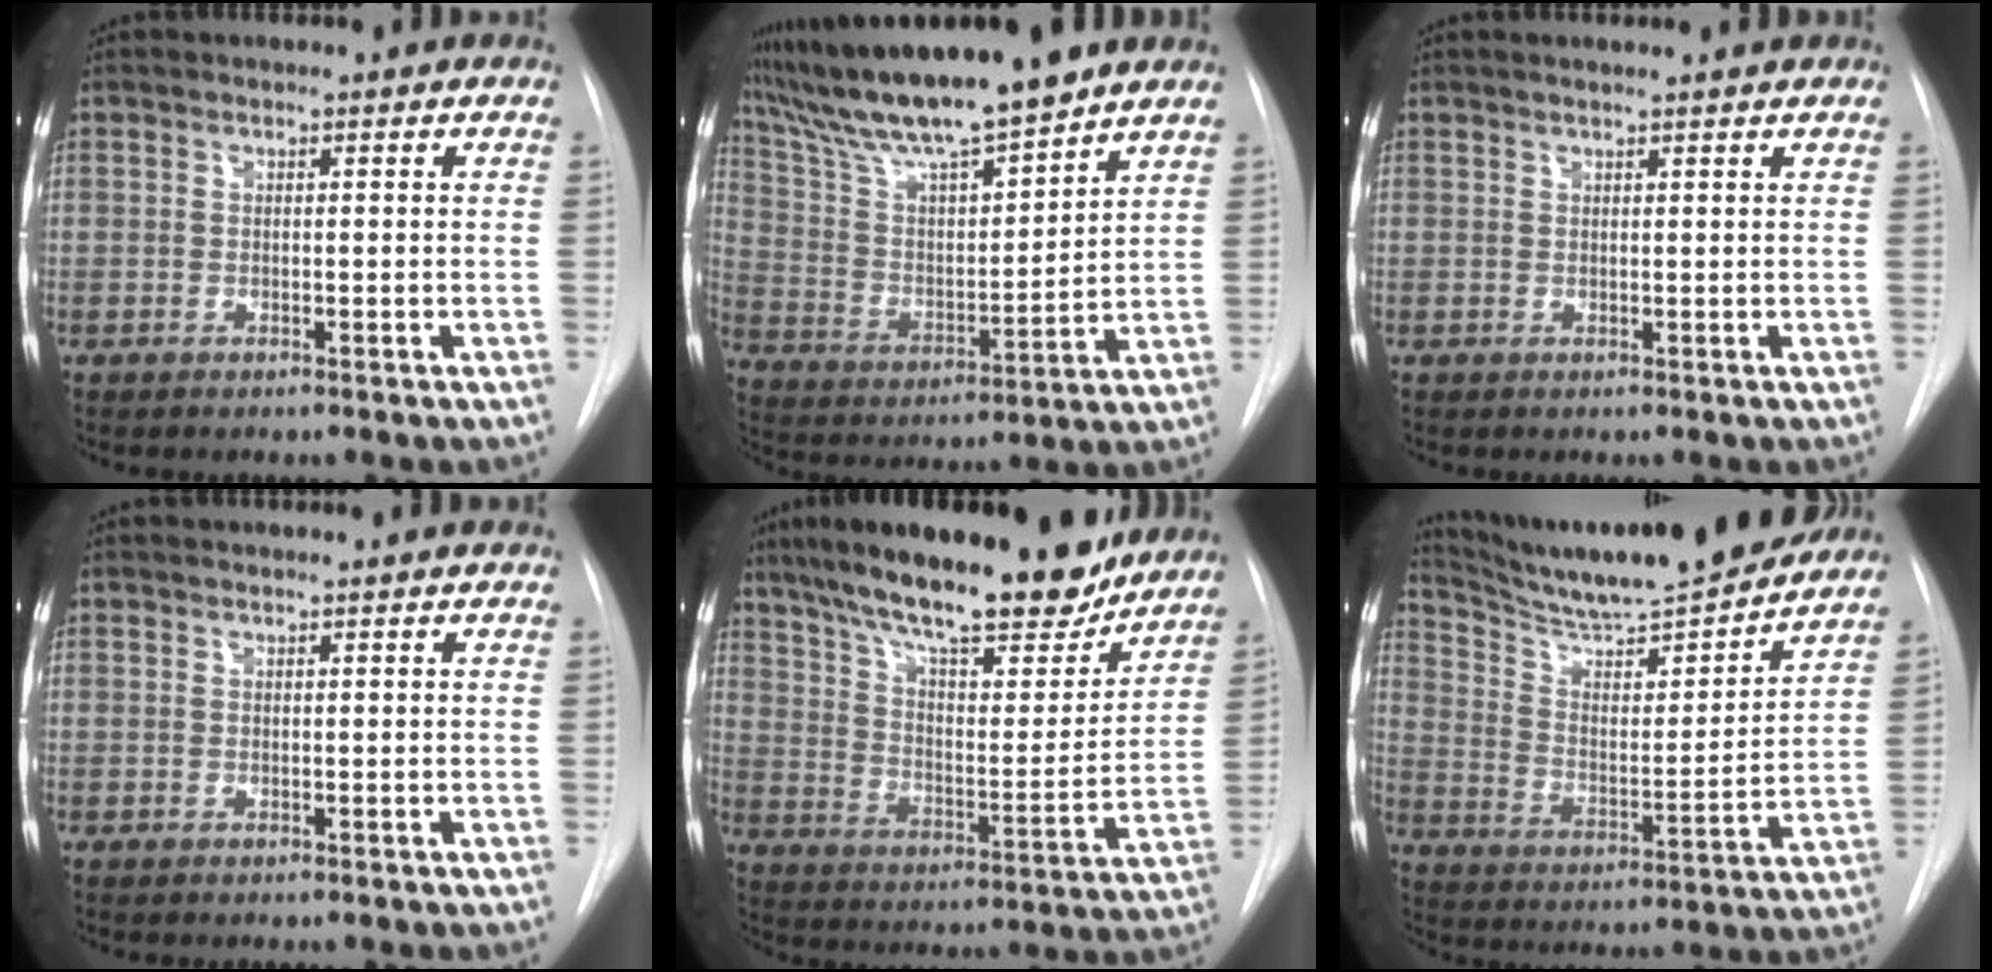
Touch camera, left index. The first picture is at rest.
{"total": 16.7, "force": [14.2, 0.7, 8.7], "torque": [-0.156, 0.005, 0.258]}
{"total": 4.0, "force": [3.6, 0.0, 1.8], "torque": [-0.024, 0.018, 0.043]}
{"total": 1.4, "force": [1.3, -0.1, 0.6], "torque": [-0.009, 0.013, 0.019]}
{"total": 23.0, "force": [18.8, 5.2, 12.2], "torque": [-0.202, 0.004, 0.284]}
{"total": 20.4, "force": [18.7, 1.1, 8.1], "torque": [-0.138, -0.026, 0.288]}